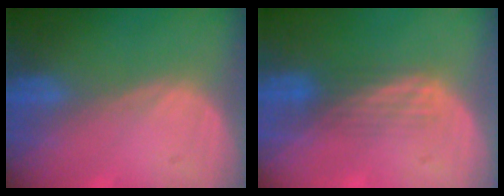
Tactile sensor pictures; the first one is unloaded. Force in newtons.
{"total": 2.7, "press": 2.6, "slide": 0.8}